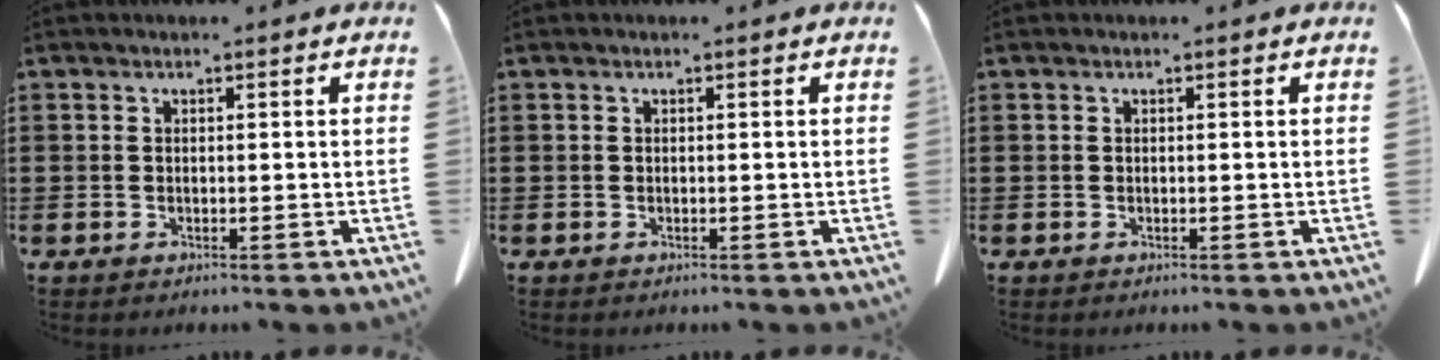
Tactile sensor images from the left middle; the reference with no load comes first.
{"total": 0.0}
{"total": 0.0}